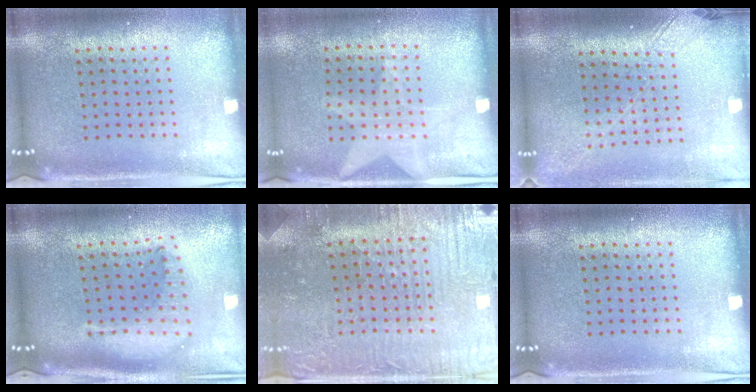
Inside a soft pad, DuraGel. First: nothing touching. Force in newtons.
{"total": 1.2, "press": 0.9, "slide": 0.8}
{"total": 1.8, "press": 1.4, "slide": 1.1}
{"total": 2.3, "press": 1.7, "slide": 1.5}
{"total": 2.3, "press": 2.2, "slide": 0.4}
{"total": 0.0}